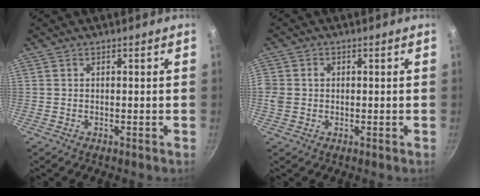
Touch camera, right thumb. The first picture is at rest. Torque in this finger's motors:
{"motor_torque": [0.21, 0.37, 0.34, 0.07, 0.01]}